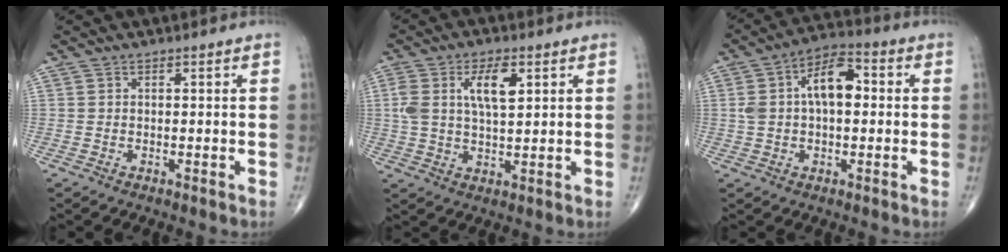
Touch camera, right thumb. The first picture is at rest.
{"total": 8.5, "force": [2.7, 3.6, 7.2], "torque": [-0.135, 0.000, 0.050]}
{"total": 11.4, "force": [1.5, 6.2, 9.4], "torque": [-0.166, 0.031, 0.020]}